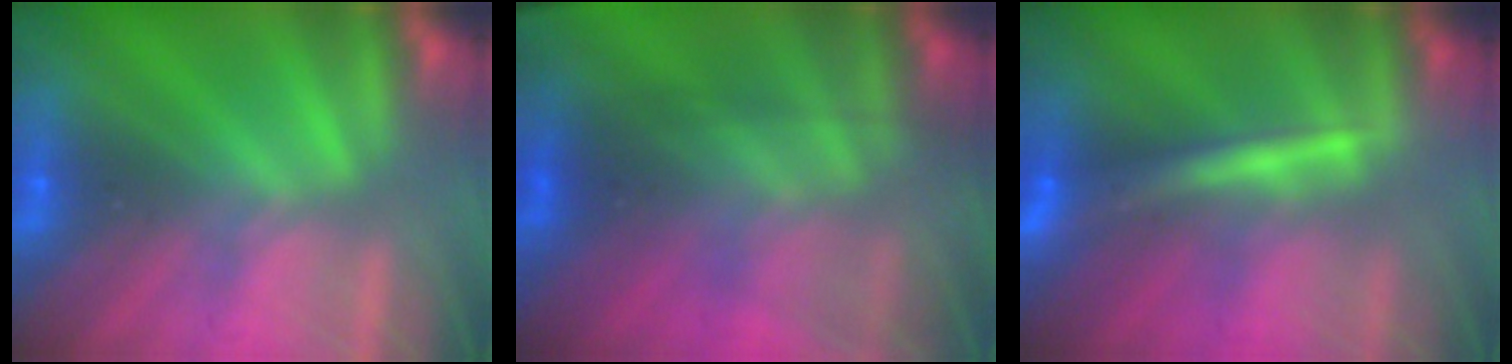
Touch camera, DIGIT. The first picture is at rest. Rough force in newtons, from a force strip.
{"total": 4.9}
{"total": 2.4}